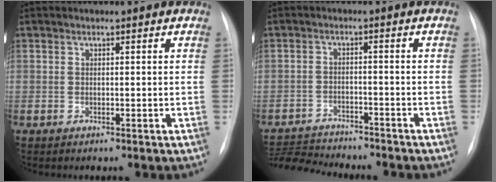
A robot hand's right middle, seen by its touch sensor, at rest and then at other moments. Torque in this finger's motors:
{"motor_torque": [0.91, -1.23, 0.12, 0.06]}